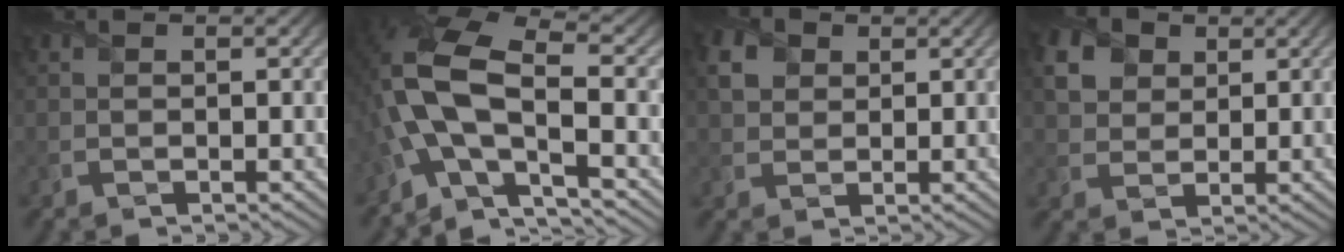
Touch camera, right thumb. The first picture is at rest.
{"total": 14.0, "force": [-2.6, 5.8, 12.4], "torque": [-0.286, 0.003, -0.055]}
{"total": 3.8, "force": [1.5, 2.9, 1.9], "torque": [-0.052, 0.005, 0.028]}
{"total": 4.9, "force": [2.2, 3.8, 2.3], "torque": [-0.064, 0.006, 0.041]}